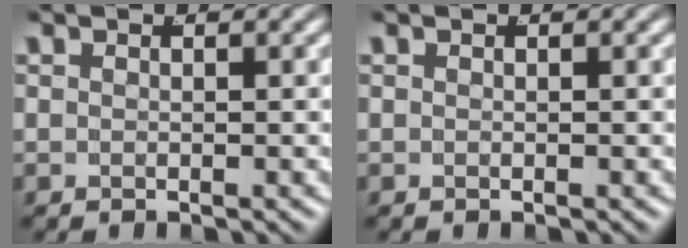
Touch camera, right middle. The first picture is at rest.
{"total": 0.0}